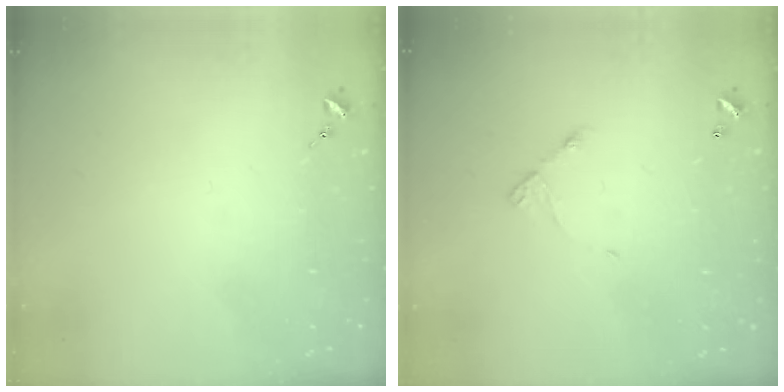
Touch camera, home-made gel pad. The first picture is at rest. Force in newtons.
{"total": 5.5, "press": 5.5, "slide": 0.3}